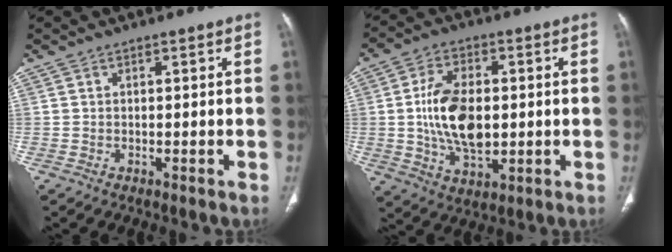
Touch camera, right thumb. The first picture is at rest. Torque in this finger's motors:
{"motor_torque": [1.65, 1.93, 1.51, -0.47, 0.21]}